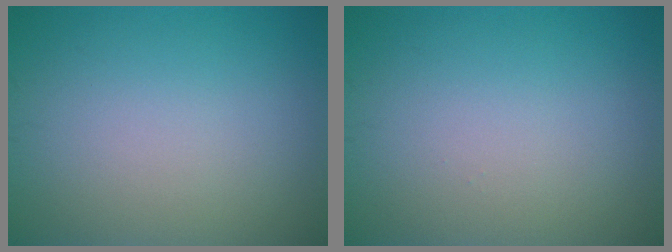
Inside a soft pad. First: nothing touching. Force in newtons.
{"total": 0.0}